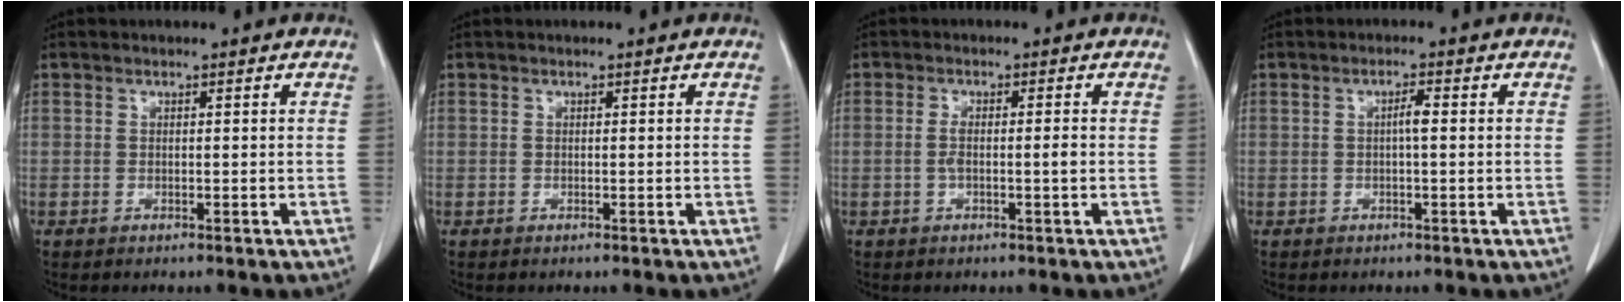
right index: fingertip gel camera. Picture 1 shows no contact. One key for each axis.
{"total": 0.0}
{"total": 2.5, "fx": -0.5, "fy": 0.2, "fz": 2.5, "tx": -0.049, "ty": 0.001, "tz": -0.008}
{"total": 1.7, "fx": 0.1, "fy": 0.1, "fz": 1.7, "tx": -0.029, "ty": 0.005, "tz": 0.001}